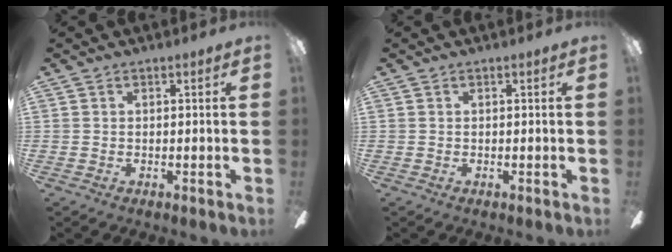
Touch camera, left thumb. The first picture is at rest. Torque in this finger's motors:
{"motor_torque": [0.00, 0.01, 0.08, -0.09, 0.00]}